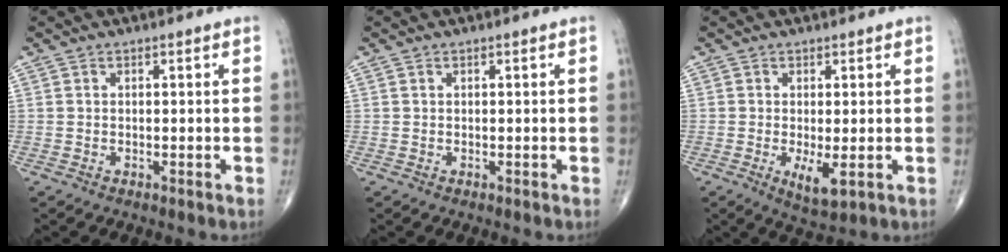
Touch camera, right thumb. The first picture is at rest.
{"total": 0.0}
{"total": 4.3, "force": [-0.8, 1.4, 4.0], "torque": [-0.068, -0.014, -0.008]}